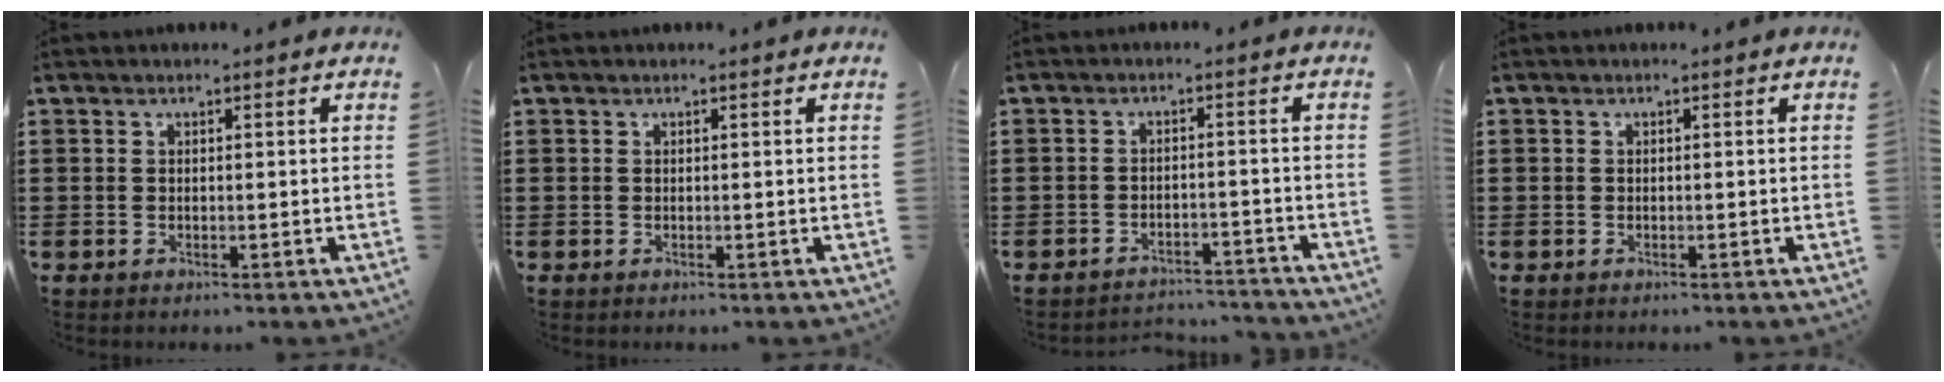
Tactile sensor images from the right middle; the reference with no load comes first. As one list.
[{"total": 0.0}, {"total": 3.1, "force": [-3.0, 0.2, -0.1], "torque": [-0.006, -0.001, -0.065]}, {"total": 0.6, "force": [-0.3, 0.5, 0.1], "torque": [-0.003, 0.001, -0.007]}]